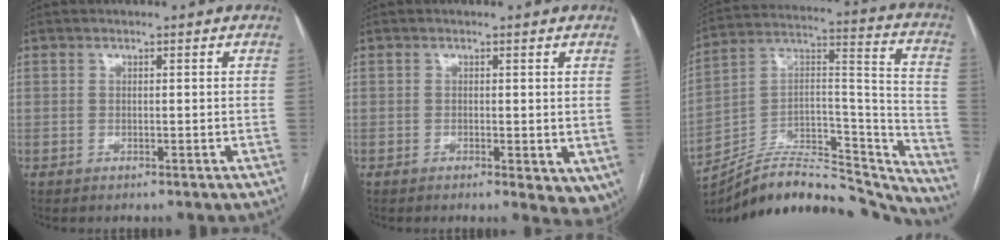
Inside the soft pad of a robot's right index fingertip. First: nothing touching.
{"total": 4.5, "force": [-1.0, 2.3, 3.7], "torque": [-0.033, -0.008, -0.014]}
{"total": 27.6, "force": [-25.5, 6.3, 8.5], "torque": [-0.113, 0.044, -0.390]}